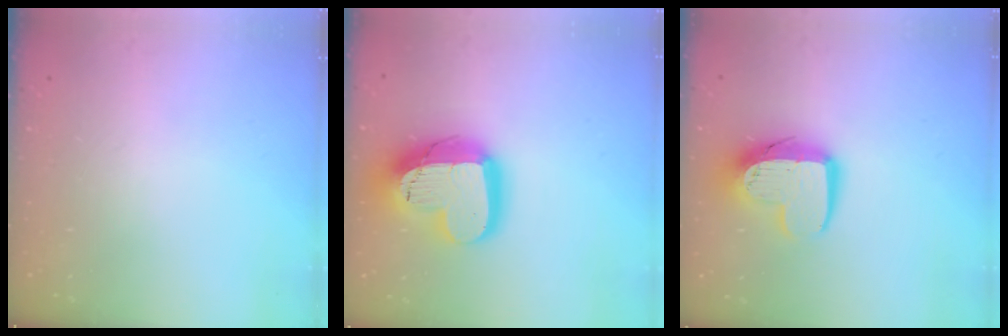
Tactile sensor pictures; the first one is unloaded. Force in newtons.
{"total": 20.1, "press": 20.0, "slide": 1.6}
{"total": 12.4, "press": 12.4, "slide": 1.0}